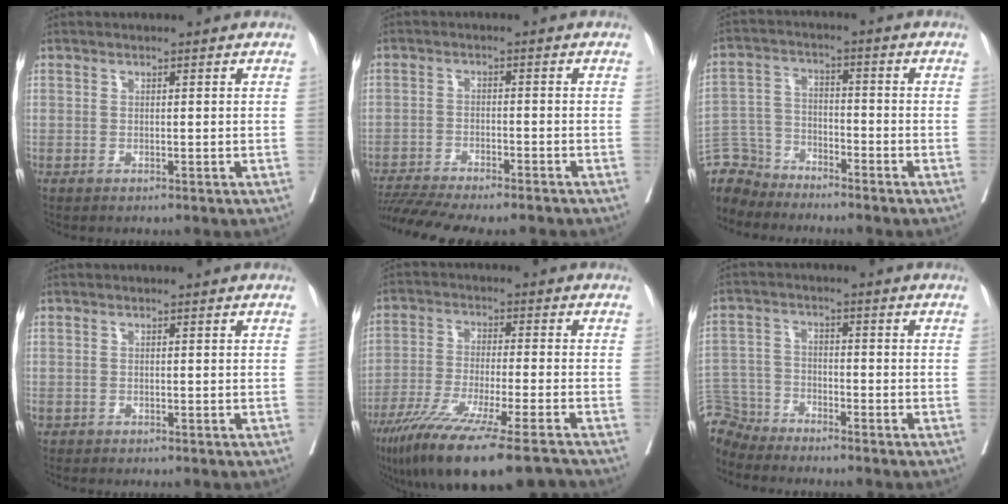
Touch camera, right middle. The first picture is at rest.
{"total": 14.0, "force": [-12.5, 1.3, 6.2], "torque": [-0.104, -0.008, -0.185]}
{"total": 7.8, "force": [-7.3, 2.5, -0.9], "torque": [0.017, 0.014, -0.149]}
{"total": 1.5, "force": [-0.8, 1.1, 0.6], "torque": [-0.016, 0.003, -0.011]}
{"total": 18.2, "force": [-13.8, 0.1, 11.9], "torque": [-0.196, -0.061, -0.228]}
{"total": 6.0, "force": [-5.7, 1.5, -1.3], "torque": [0.028, 0.007, -0.116]}